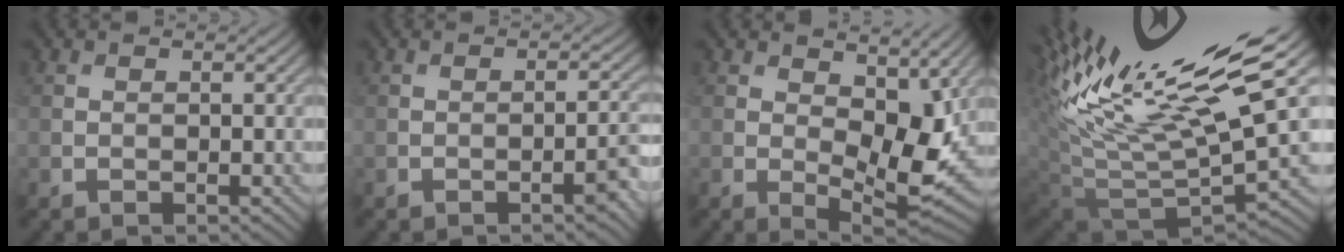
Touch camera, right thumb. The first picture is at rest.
{"total": 2.6, "force": [-1.2, 0.4, 2.2], "torque": [-0.032, 0.009, -0.021]}
{"total": 9.8, "force": [2.3, 4.9, 8.1], "torque": [-0.133, -0.012, 0.037]}
{"total": 18.3, "force": [9.5, 5.5, 14.6], "torque": [-0.281, 0.027, 0.174]}